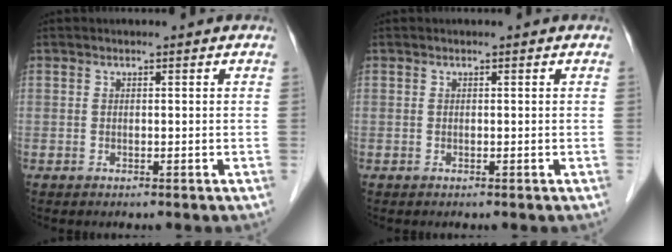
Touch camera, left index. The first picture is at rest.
{"total": 0.0}